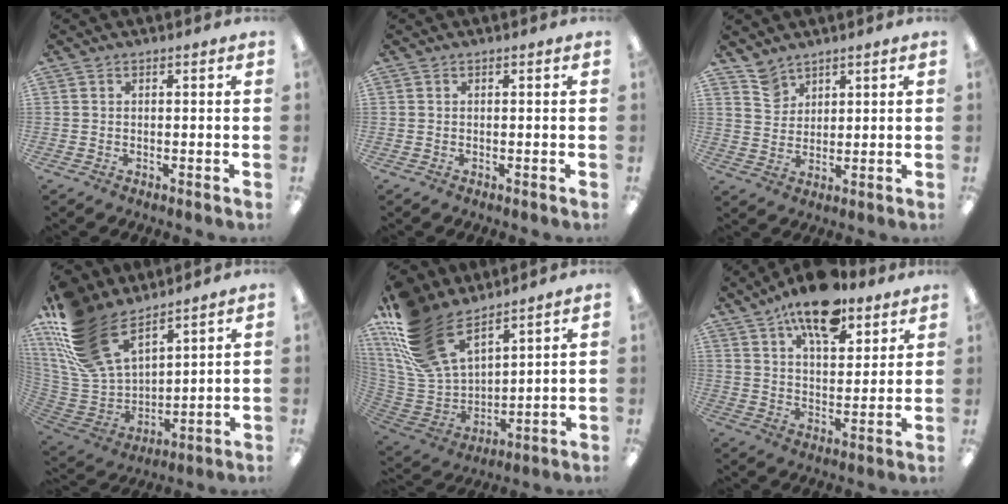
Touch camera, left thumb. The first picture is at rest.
{"total": 0.0}
{"total": 5.5, "force": [4.3, 3.3, 1.0], "torque": [-0.020, -0.018, 0.081]}
{"total": 20.7, "force": [14.1, 10.7, 10.8], "torque": [-0.260, -0.079, 0.263]}
{"total": 20.3, "force": [14.0, 10.3, 10.5], "torque": [-0.264, -0.076, 0.263]}
{"total": 14.1, "force": [9.9, 6.1, 8.0], "torque": [-0.122, -0.045, 0.170]}